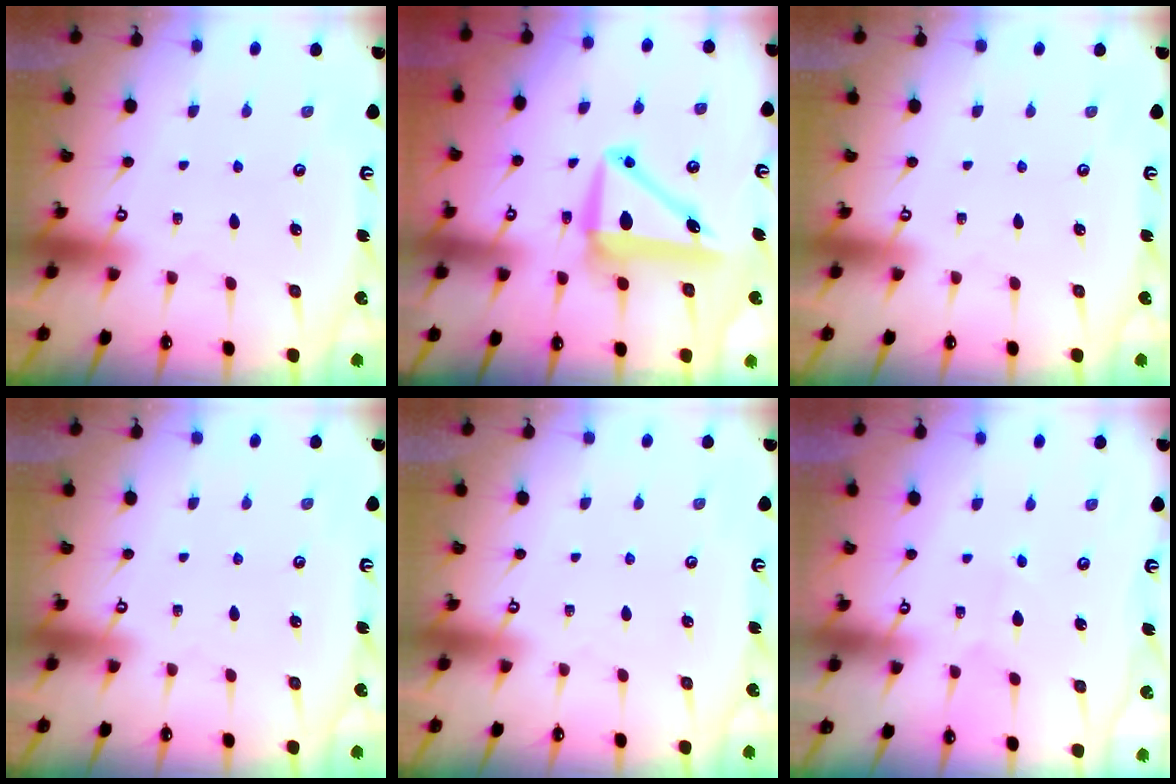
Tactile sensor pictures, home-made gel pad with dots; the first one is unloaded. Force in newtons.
{"total": 9.5, "press": 9.3, "slide": 2.1}
{"total": 0.0}
{"total": 0.0}
{"total": 0.0}
{"total": 3.8, "press": 3.8, "slide": 0.5}